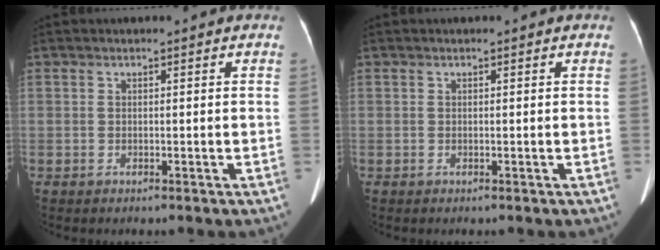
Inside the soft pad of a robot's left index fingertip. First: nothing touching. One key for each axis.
{"total": 0.0}